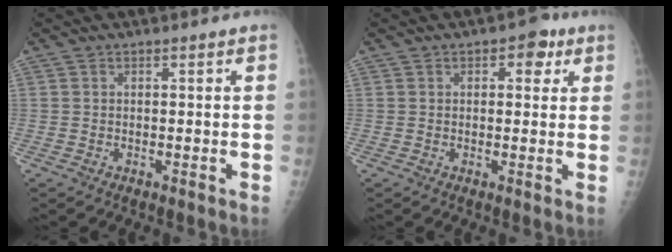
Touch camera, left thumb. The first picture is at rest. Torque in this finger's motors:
{"motor_torque": [0.06, 0.27, -0.15, -0.03, 0.03]}